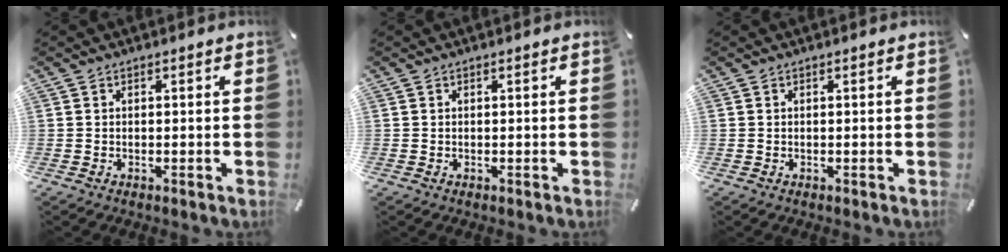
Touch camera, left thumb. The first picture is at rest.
{"total": 0.0}
{"total": 0.0}